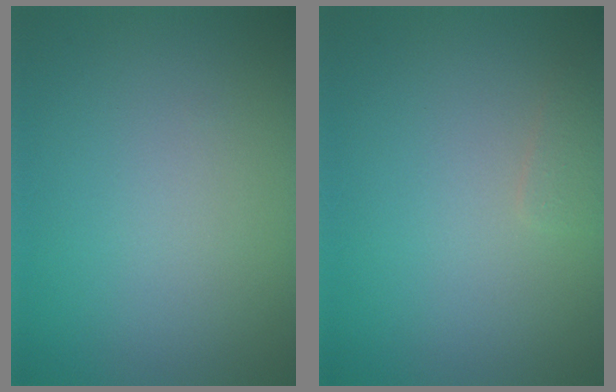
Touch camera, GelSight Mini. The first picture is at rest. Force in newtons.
{"total": 0.9, "press": 0.9, "slide": 0.0}